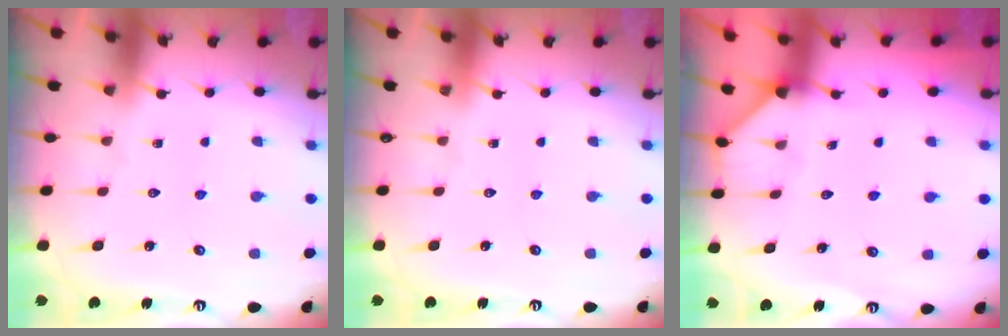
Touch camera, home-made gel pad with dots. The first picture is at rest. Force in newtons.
{"total": 0.0}
{"total": 2.0, "press": 2.0, "slide": 0.3}